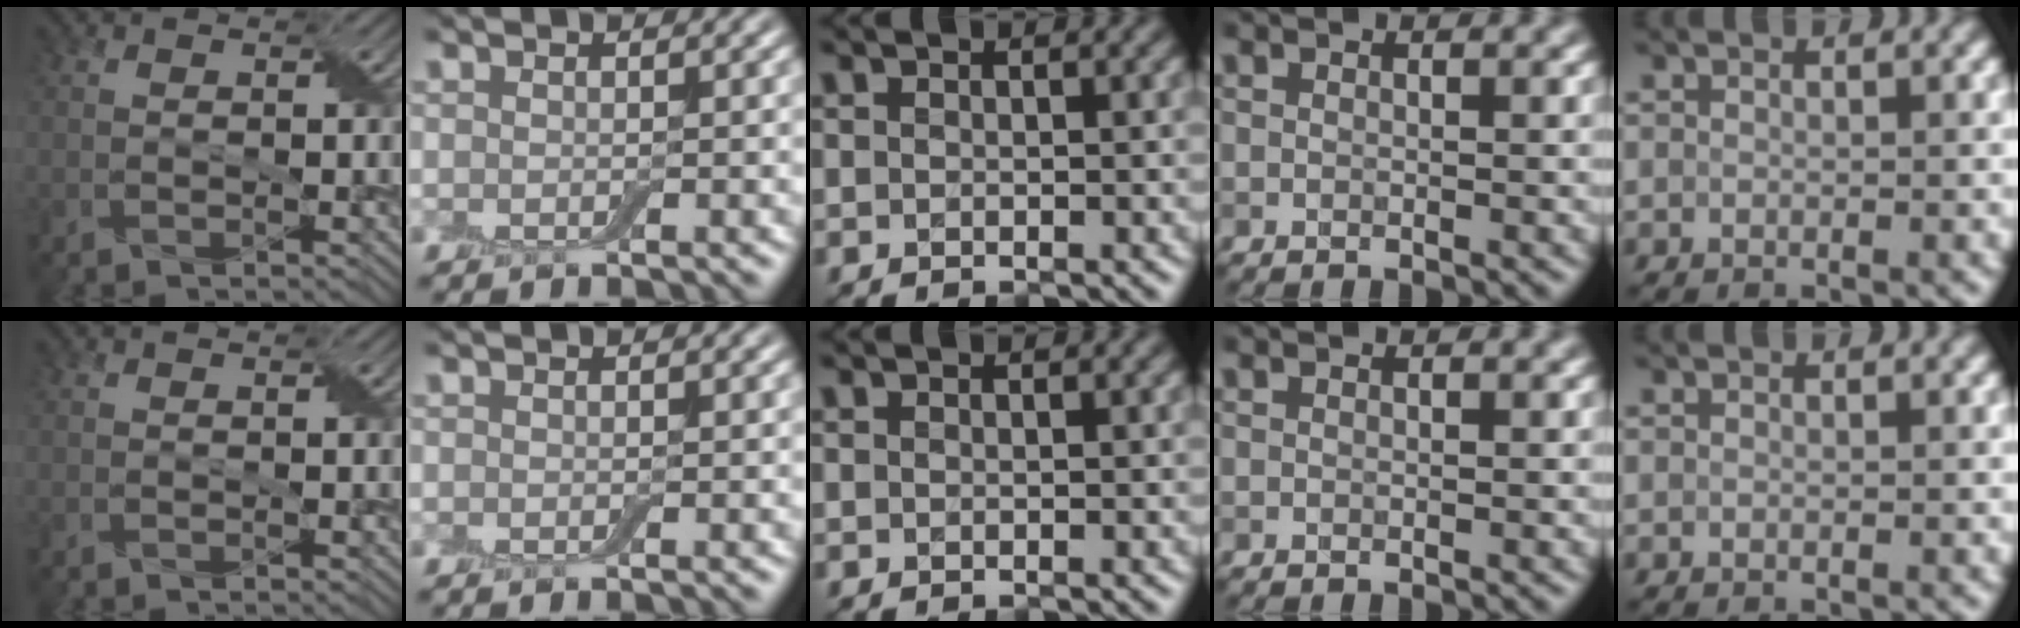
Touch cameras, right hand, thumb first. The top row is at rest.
{}